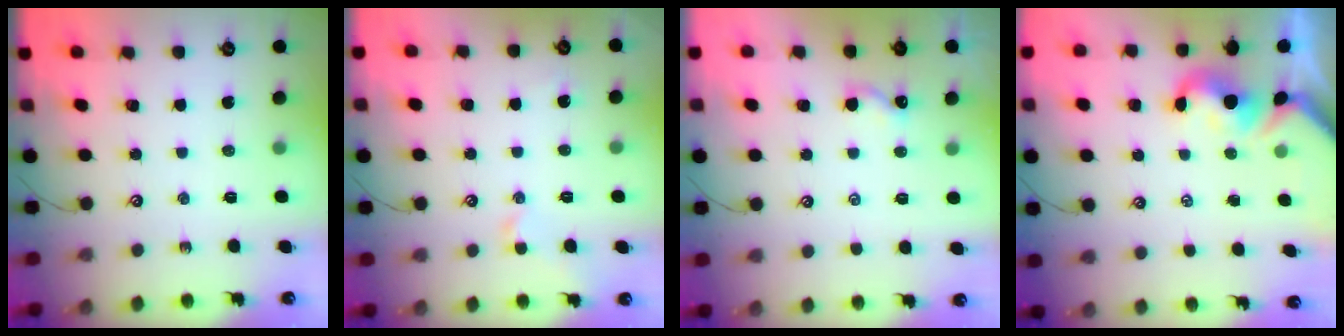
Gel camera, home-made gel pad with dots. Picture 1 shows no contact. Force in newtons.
{"total": 1.5, "press": 1.4, "slide": 0.3}
{"total": 3.6, "press": 3.6, "slide": 0.2}
{"total": 0.9, "press": 0.5, "slide": 0.7}